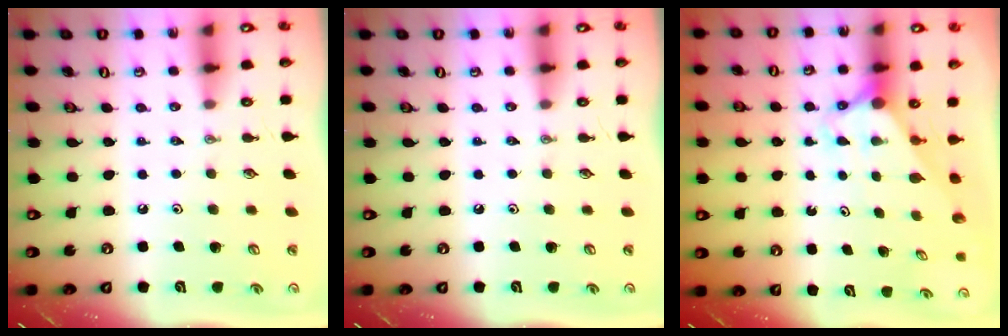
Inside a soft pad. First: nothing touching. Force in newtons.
{"total": 0.0}
{"total": 2.7, "press": 2.7, "slide": 0.0}